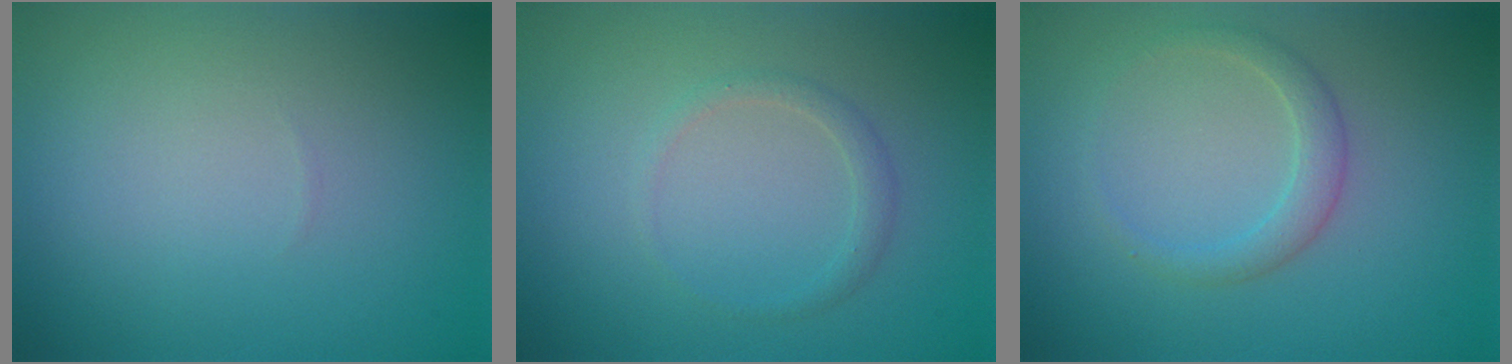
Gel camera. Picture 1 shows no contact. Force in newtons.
{"total": 1.2, "press": 1.2, "slide": 0.2}
{"total": 1.9, "press": 1.9, "slide": 0.1}